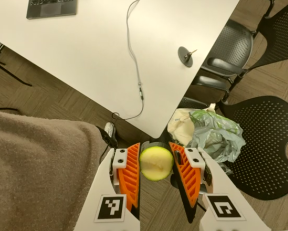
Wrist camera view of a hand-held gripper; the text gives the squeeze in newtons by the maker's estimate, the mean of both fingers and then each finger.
{"total": 8.7, "left": 8.4, "right": 8.9}